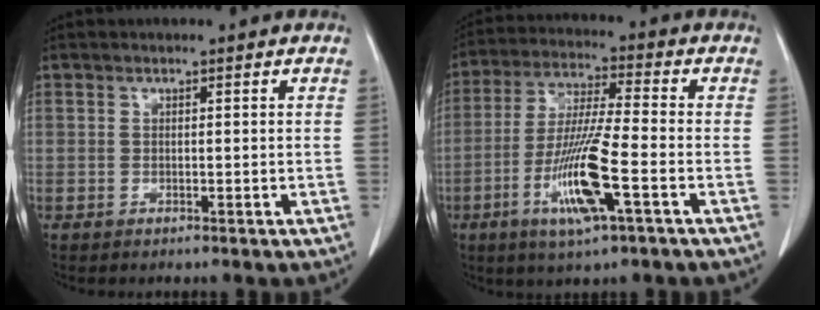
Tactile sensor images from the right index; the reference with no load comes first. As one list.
[{"total": 12.6, "force": [-4.6, 0.6, 11.7], "torque": [-0.234, -0.018, -0.085]}]